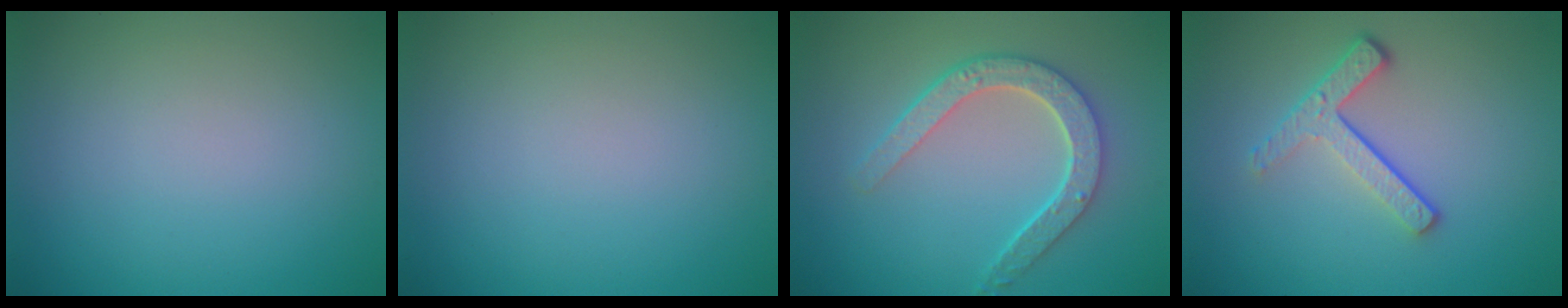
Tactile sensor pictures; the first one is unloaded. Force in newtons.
{"total": 0.0}
{"total": 4.5, "press": 3.6, "slide": 2.8}
{"total": 3.6, "press": 2.6, "slide": 2.5}